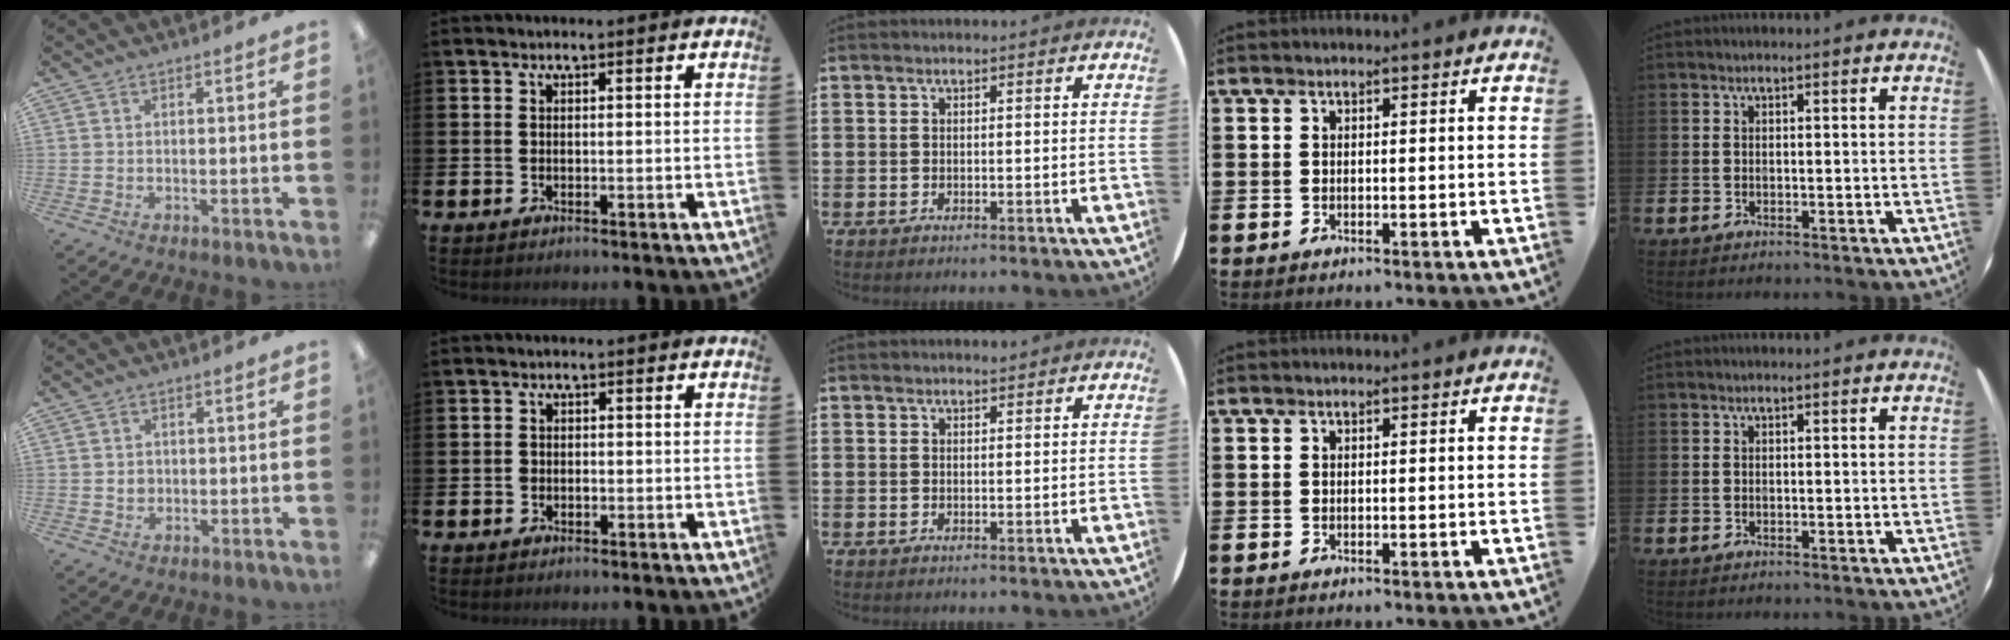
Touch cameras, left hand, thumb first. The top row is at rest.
{"thumb": {"total": 1.9, "force": [0.1, 1.7, 0.8], "torque": [-0.010, 0.003, -0.002]}, "index": {"total": 1.1, "force": [-0.3, 1.0, 0.4], "torque": [-0.009, 0.006, -0.009]}, "middle": {"total": 0.6, "force": [0.6, 0.0, -0.1], "torque": [0.000, 0.002, 0.012]}}